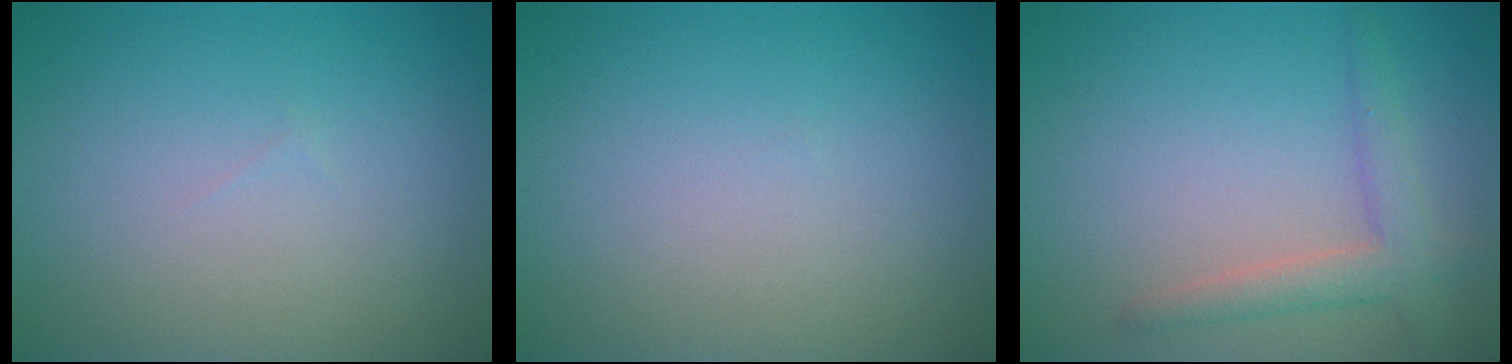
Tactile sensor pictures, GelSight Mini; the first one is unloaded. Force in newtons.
{"total": 0.0}
{"total": 2.7, "press": 2.7, "slide": 0.2}